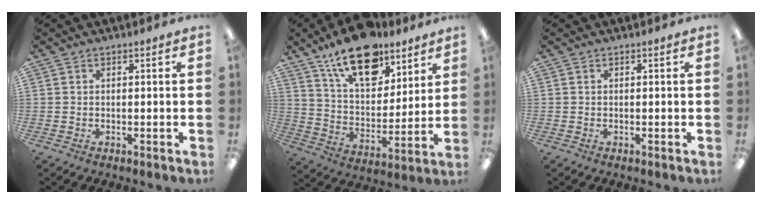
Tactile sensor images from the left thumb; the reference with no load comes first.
{"total": 19.2, "force": [13.3, 9.2, 10.4], "torque": [-0.174, -0.067, 0.233]}
{"total": 0.0}